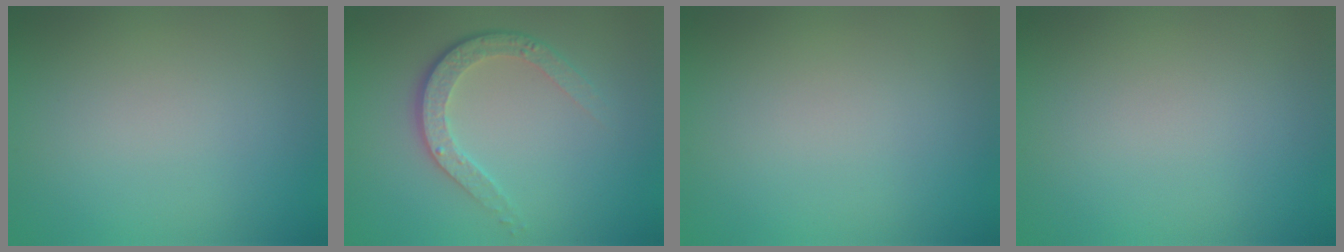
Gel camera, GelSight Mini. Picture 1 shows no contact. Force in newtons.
{"total": 3.7, "press": 2.8, "slide": 2.5}
{"total": 0.0}
{"total": 0.0}